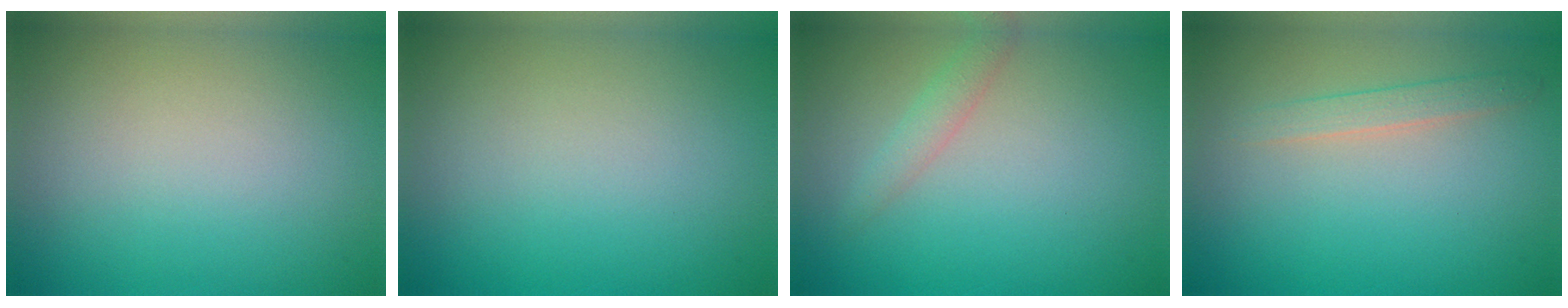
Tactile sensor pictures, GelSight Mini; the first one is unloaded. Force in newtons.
{"total": 0.0}
{"total": 1.5, "press": 1.5, "slide": 0.0}
{"total": 1.6, "press": 1.6, "slide": 0.0}